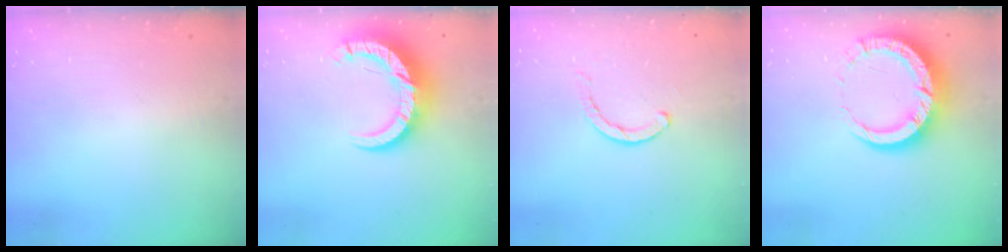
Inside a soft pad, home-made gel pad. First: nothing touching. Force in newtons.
{"total": 12.6, "press": 12.5, "slide": 1.3}
{"total": 2.8, "press": 2.8, "slide": 0.2}
{"total": 10.4, "press": 10.4, "slide": 1.0}